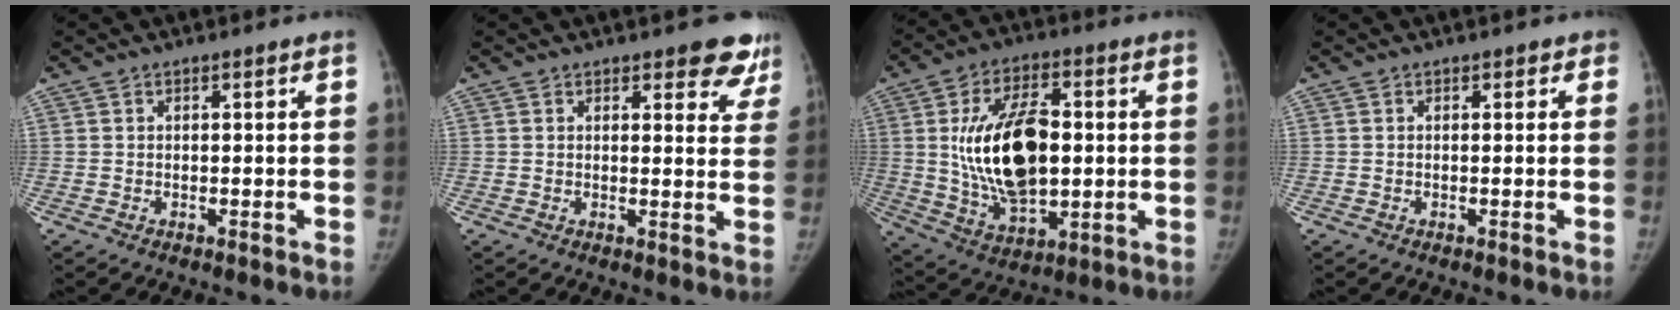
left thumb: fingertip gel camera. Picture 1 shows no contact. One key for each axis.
{"total": 7.1, "fx": 5.7, "fy": 3.0, "fz": 3.1, "tx": 0.015, "ty": -0.030, "tz": 0.052}
{"total": 19.4, "fx": 1.3, "fy": 10.6, "fz": 16.2, "tx": -0.261, "ty": -0.005, "tz": 0.033}
{"total": 0.7, "fx": 0.3, "fy": 0.6, "fz": 0.2, "tx": 0.017, "ty": 0.001, "tz": -0.002}